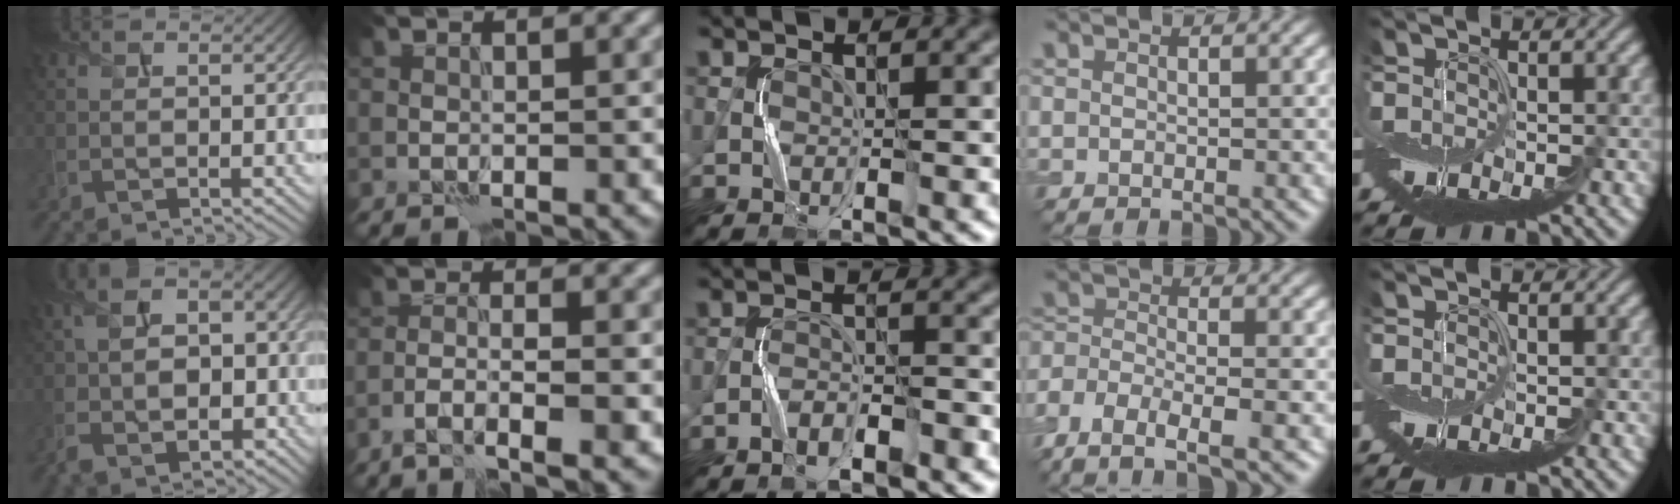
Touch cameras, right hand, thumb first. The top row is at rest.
{"thumb": {"total": 9.2, "force": [-2.0, 5.7, 7.0], "torque": [-0.150, -0.026, -0.028]}, "index": {"total": 3.7, "force": [-2.1, 0.4, 3.0], "torque": [-0.051, 0.003, -0.041]}, "middle": {"total": 2.4, "force": [-1.9, 0.5, 1.3], "torque": [-0.022, 0.007, -0.034]}, "ring": {"total": 6.4, "force": [-4.8, 2.1, 3.6], "torque": [-0.070, -0.007, -0.094]}}